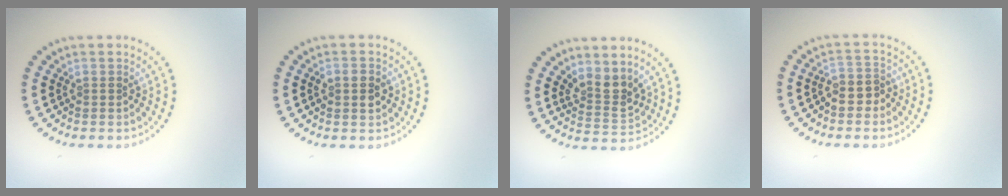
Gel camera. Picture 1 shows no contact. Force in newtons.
{"total": 2.5, "press": 2.5, "slide": 0.1}
{"total": 2.8, "press": 2.1, "slide": 1.8}
{"total": 2.2, "press": 2.0, "slide": 0.9}